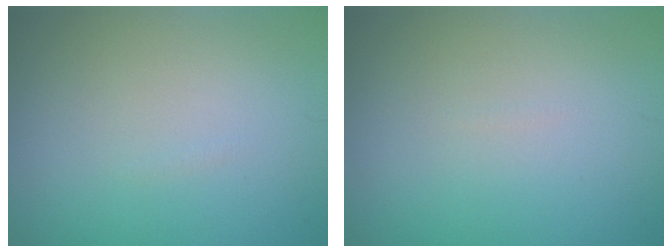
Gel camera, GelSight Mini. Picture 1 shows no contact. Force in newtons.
{"total": 0.0}